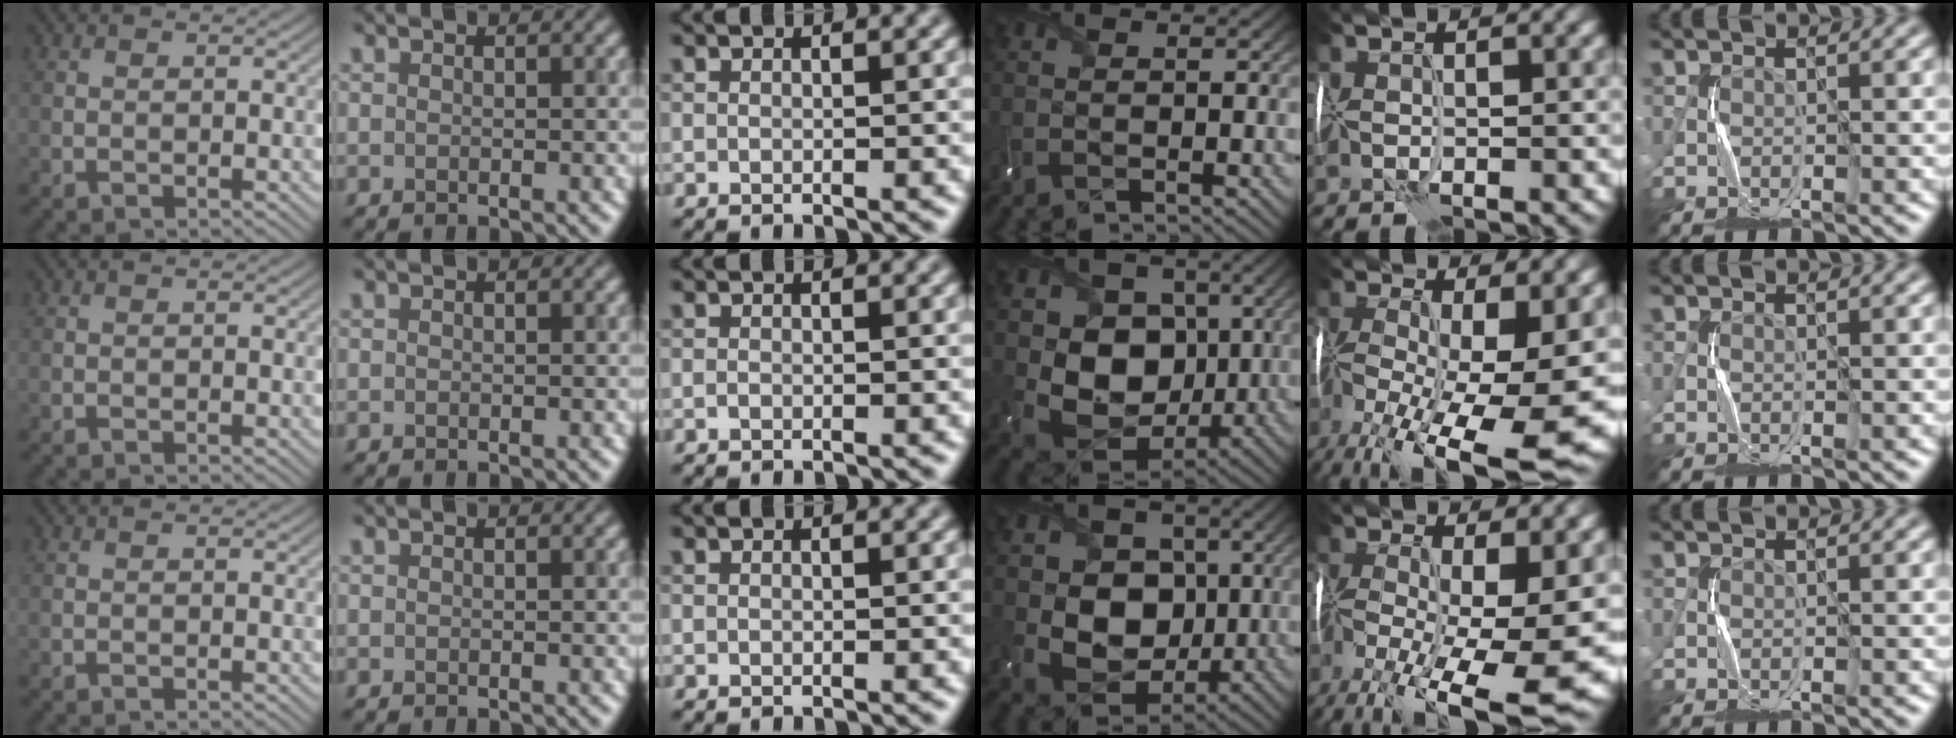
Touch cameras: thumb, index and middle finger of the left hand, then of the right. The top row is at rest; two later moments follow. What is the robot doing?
{"motion": "wrap", "object": "receipt paper"}